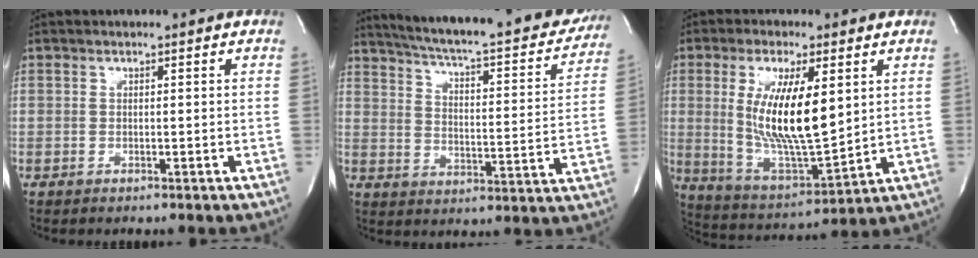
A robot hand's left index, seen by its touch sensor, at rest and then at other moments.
{"total": 27.6, "force": [23.8, 5.0, 13.0], "torque": [-0.208, -0.044, 0.302]}
{"total": 13.9, "force": [2.9, 3.3, 13.1], "torque": [-0.261, -0.020, 0.058]}